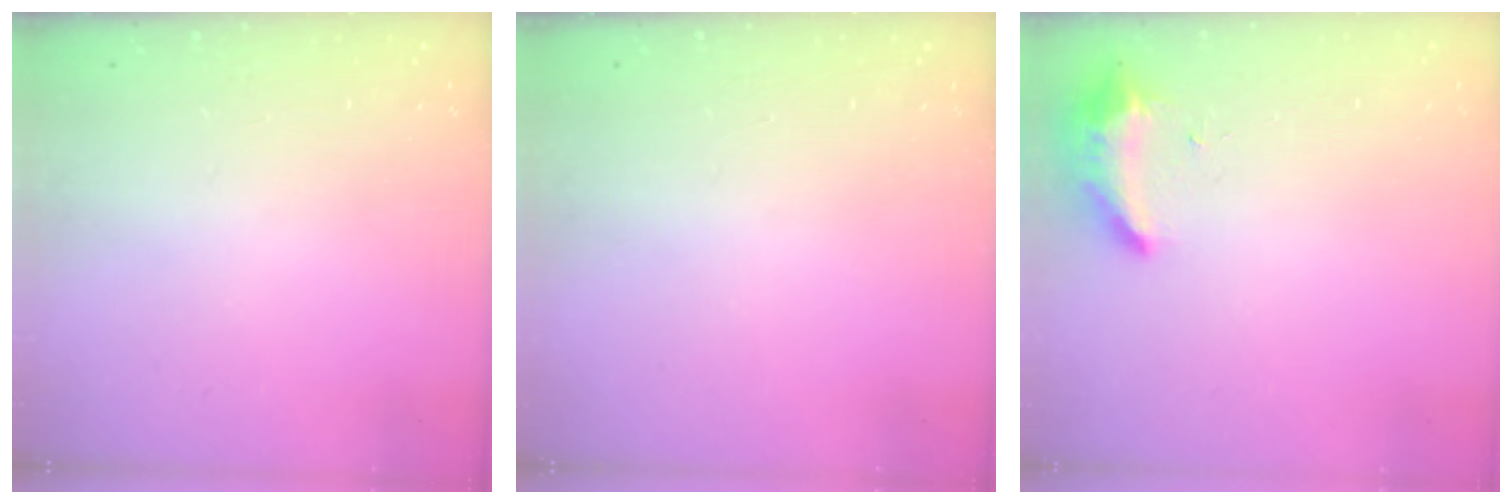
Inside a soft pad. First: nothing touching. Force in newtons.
{"total": 1.0, "press": 0.0, "slide": 1.0}
{"total": 9.1, "press": 8.8, "slide": 2.4}